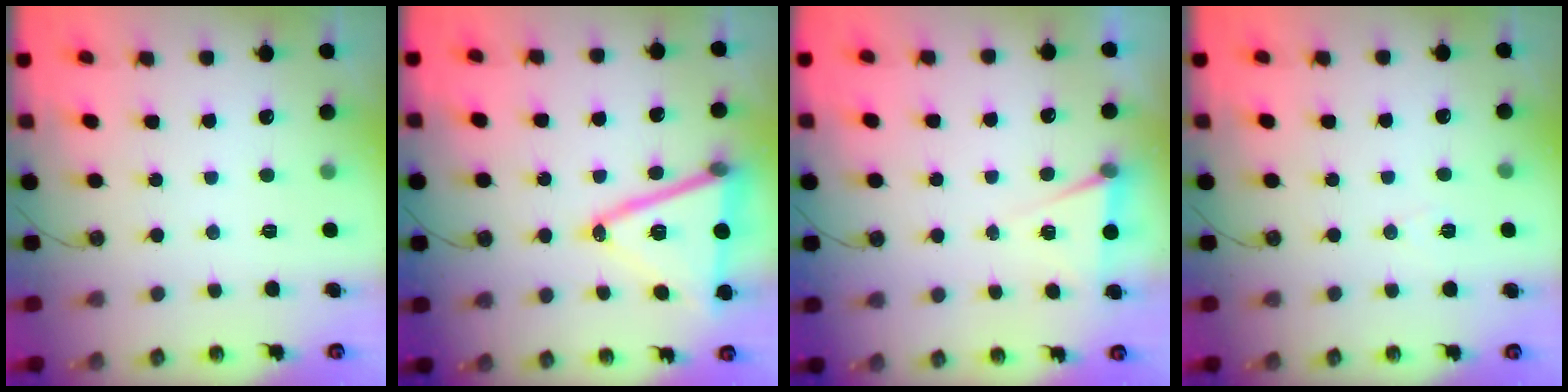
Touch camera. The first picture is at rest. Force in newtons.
{"total": 18.1, "press": 17.7, "slide": 3.8}
{"total": 5.5, "press": 3.3, "slide": 4.4}
{"total": 5.8, "press": 3.8, "slide": 4.3}